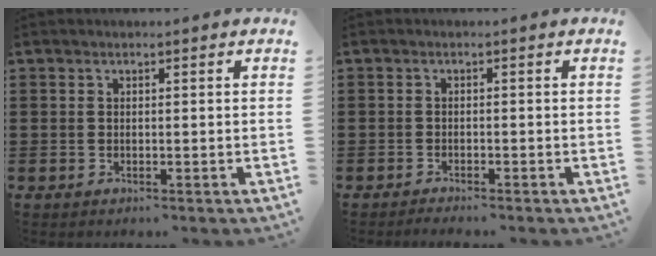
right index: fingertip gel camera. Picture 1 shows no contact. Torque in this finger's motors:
{"motor_torque": [0.95, 1.13, -0.23, -0.05]}